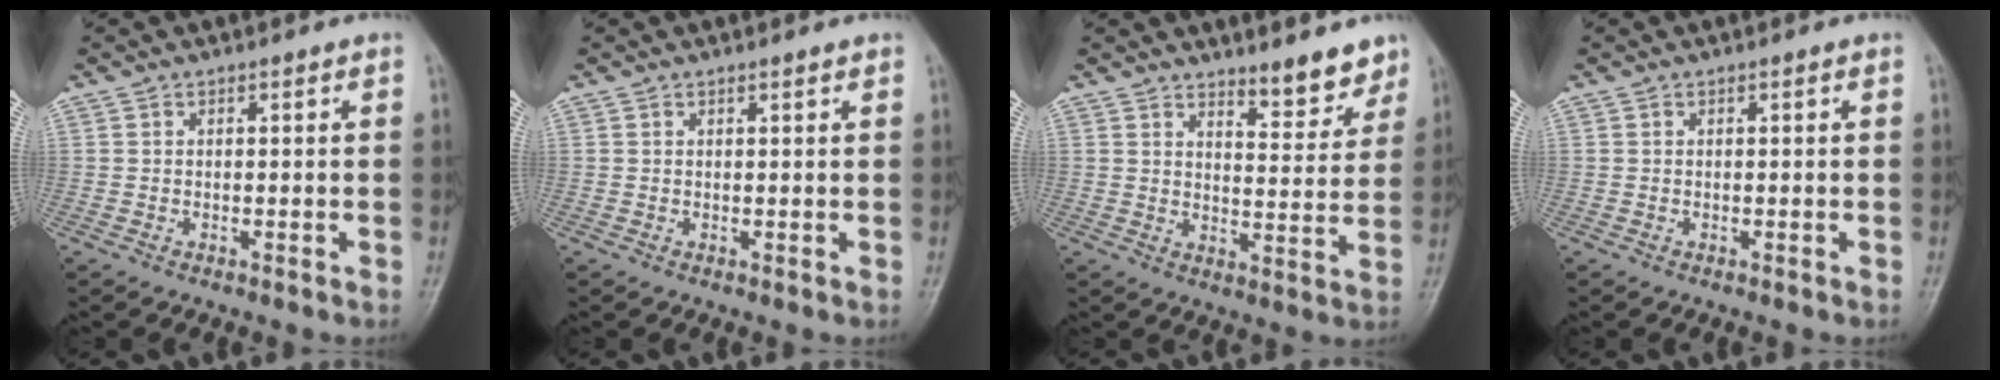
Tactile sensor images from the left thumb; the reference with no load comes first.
{"total": 0.7, "force": [0.6, 0.1, 0.5], "torque": [-0.007, -0.002, 0.009]}
{"total": 7.1, "force": [5.9, 2.1, 3.3], "torque": [-0.020, -0.048, 0.087]}
{"total": 0.0}